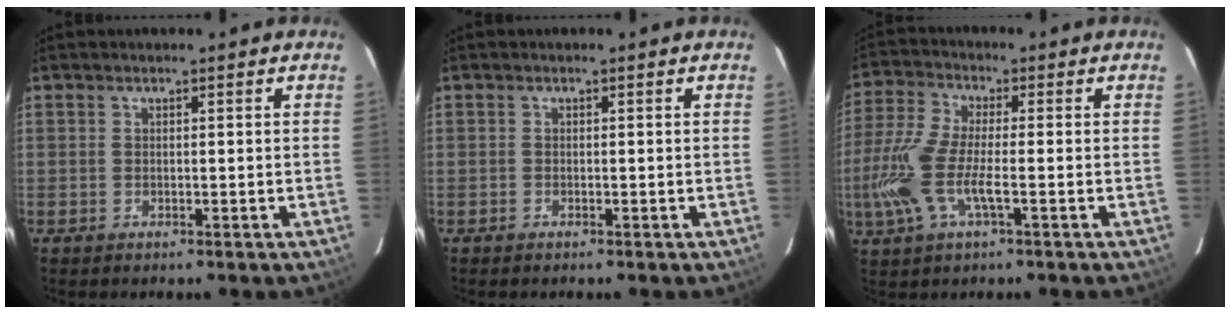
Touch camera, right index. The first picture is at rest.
{"total": 0.0}
{"total": 11.9, "force": [-2.9, 3.1, 11.2], "torque": [-0.253, -0.005, -0.060]}